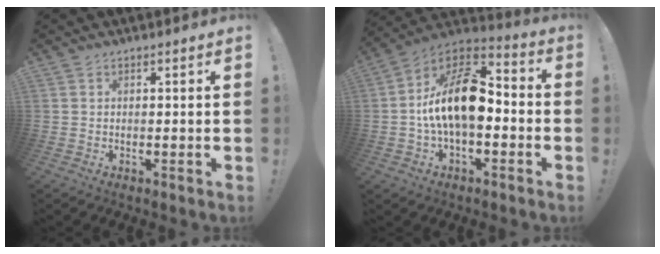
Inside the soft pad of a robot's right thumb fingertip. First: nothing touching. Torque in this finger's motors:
{"motor_torque": [2.67, 2.33, 0.17, 0.00, 0.15]}